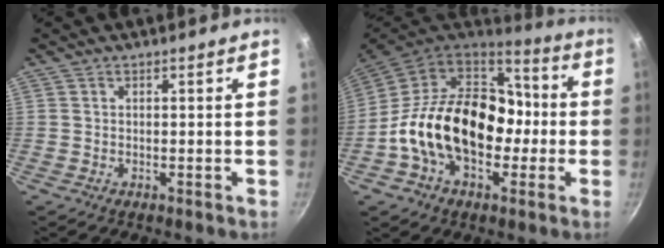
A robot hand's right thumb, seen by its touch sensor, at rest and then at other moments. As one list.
[{"total": 23.7, "force": [-2.9, 16.4, 16.8], "torque": [-0.256, 0.056, -0.051]}]